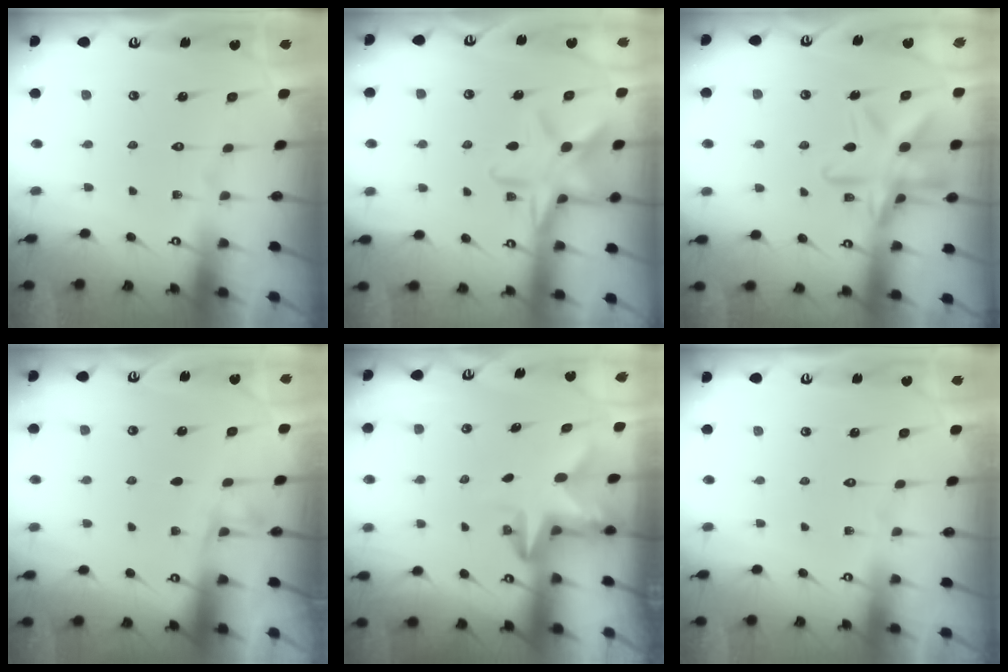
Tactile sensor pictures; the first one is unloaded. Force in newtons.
{"total": 13.0, "press": 13.0, "slide": 0.9}
{"total": 17.4, "press": 17.3, "slide": 1.2}
{"total": 2.4, "press": 2.4, "slide": 0.5}
{"total": 2.5, "press": 2.5, "slide": 0.5}
{"total": 0.0}